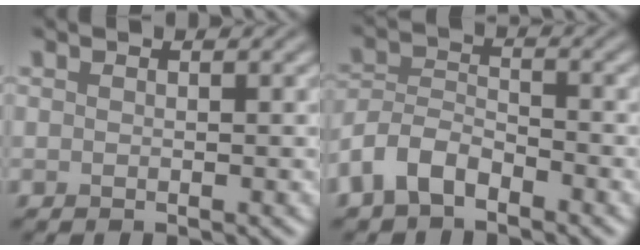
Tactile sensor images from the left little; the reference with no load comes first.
{"total": 4.3, "force": [-2.8, 2.3, 2.3], "torque": [-0.048, 0.004, -0.067]}